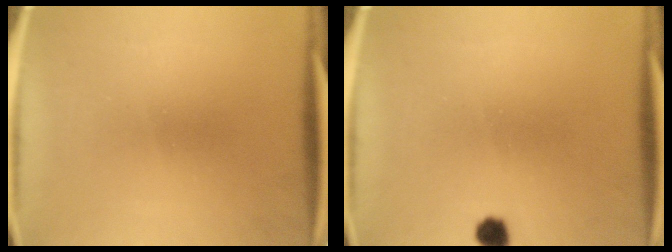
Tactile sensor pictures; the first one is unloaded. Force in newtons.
{"total": 2.4}